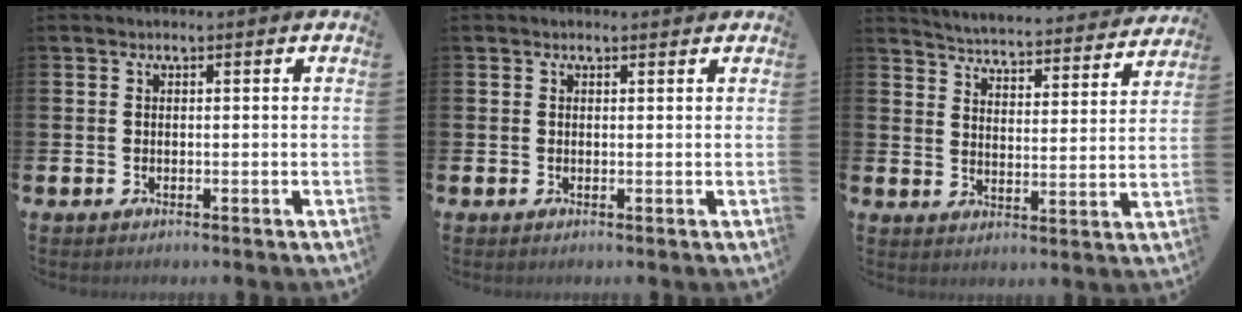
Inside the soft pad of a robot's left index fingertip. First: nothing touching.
{"total": 0.5, "force": [0.4, 0.1, 0.2], "torque": [0.006, -0.001, 0.005]}
{"total": 4.9, "force": [4.9, 0.3, 0.4], "torque": [-0.023, -0.047, 0.079]}